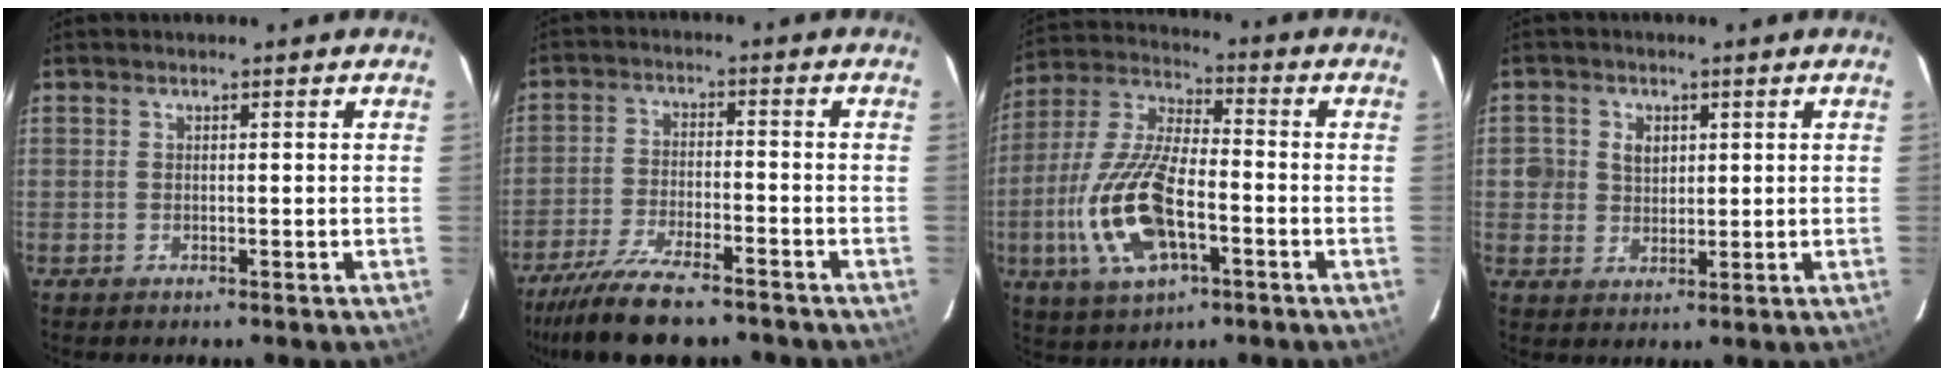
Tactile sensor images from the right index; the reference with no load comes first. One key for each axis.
{"total": 14.6, "fx": -12.0, "fy": 3.4, "fz": 7.8, "tx": -0.172, "ty": -0.029, "tz": -0.203}
{"total": 17.3, "fx": -5.1, "fy": 7.2, "fz": 14.8, "tx": -0.325, "ty": -0.007, "tz": -0.095}
{"total": 4.7, "fx": 0.9, "fy": 4.4, "fz": 1.4, "tx": -0.024, "ty": 0.015, "tz": 0.018}